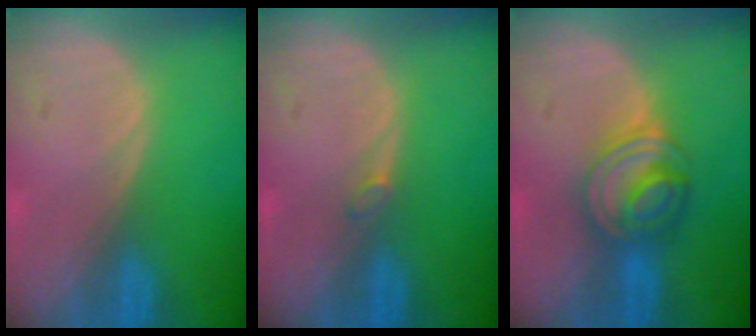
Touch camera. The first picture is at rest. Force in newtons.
{"total": 0.9, "press": 0.9, "slide": 0.3}
{"total": 6.4, "press": 6.1, "slide": 2.0}